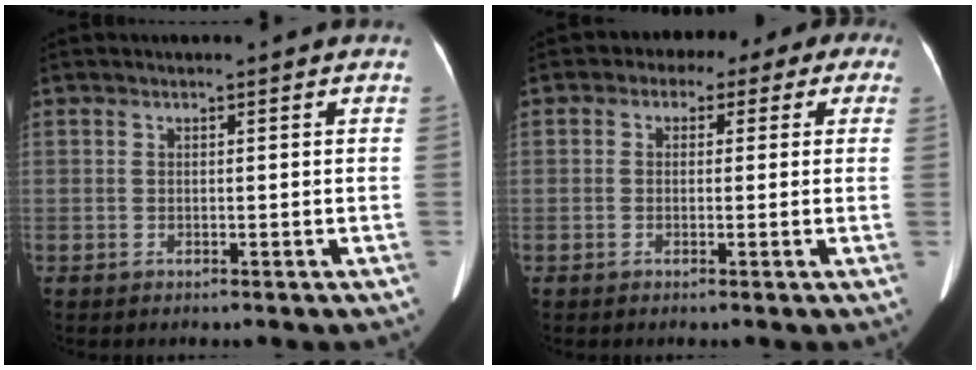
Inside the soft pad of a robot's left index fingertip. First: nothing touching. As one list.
[{"total": 7.1, "force": [2.9, 5.1, 4.0], "torque": [-0.036, 0.022, 0.021]}]